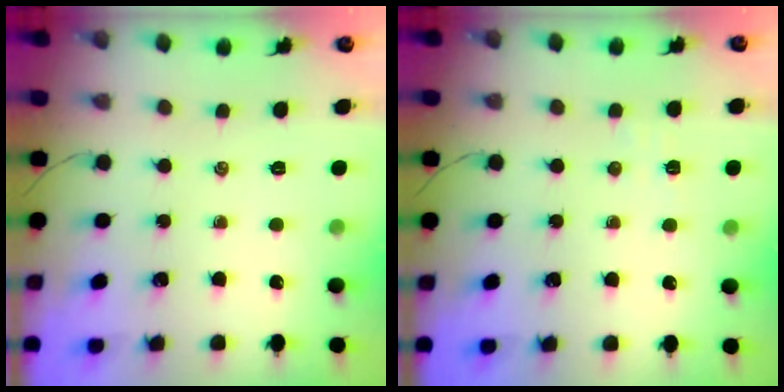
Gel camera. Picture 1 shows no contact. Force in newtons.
{"total": 2.9, "press": 2.8, "slide": 0.6}